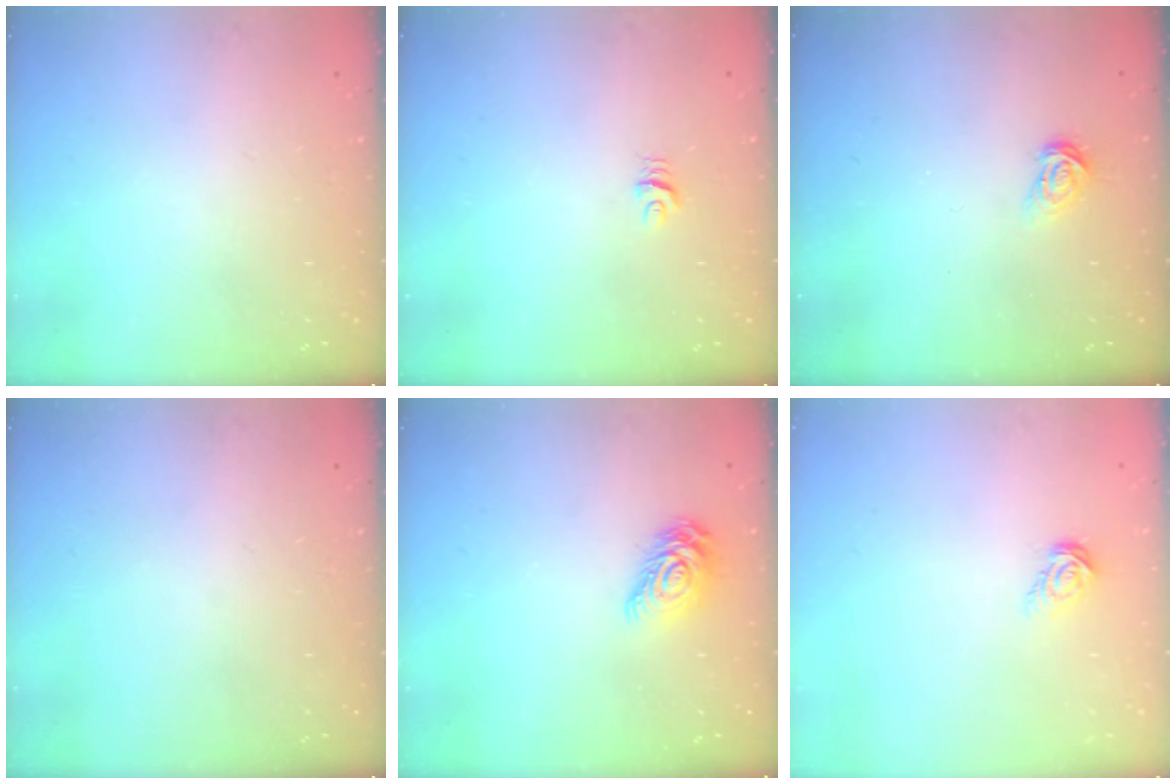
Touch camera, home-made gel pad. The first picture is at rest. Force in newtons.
{"total": 4.5, "press": 4.5, "slide": 0.5}
{"total": 3.2, "press": 3.2, "slide": 0.3}
{"total": 0.0}
{"total": 9.9, "press": 9.9, "slide": 0.4}
{"total": 4.7, "press": 4.7, "slide": 0.4}